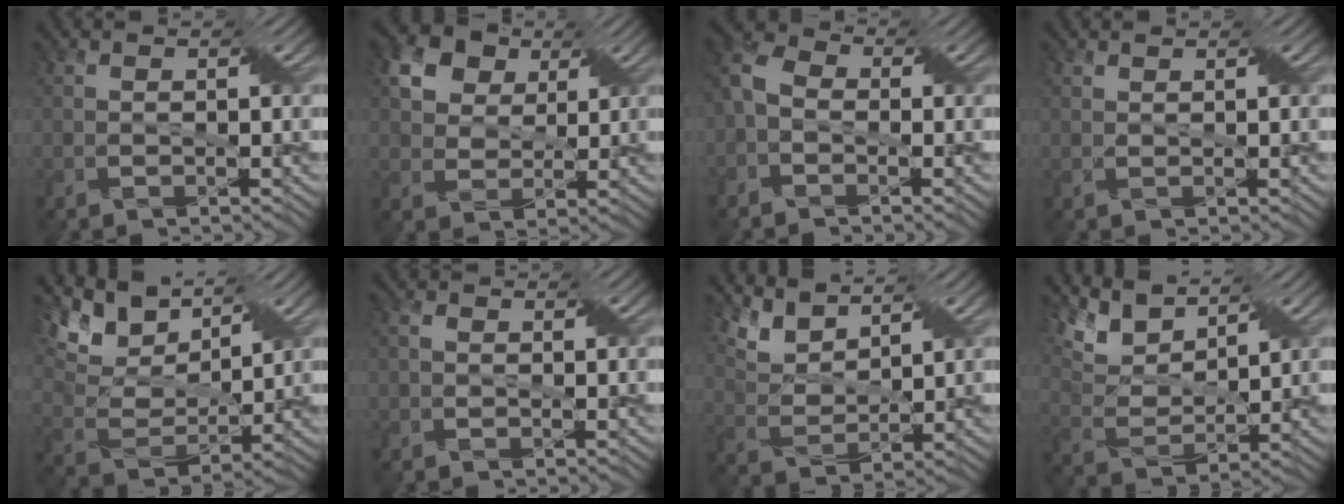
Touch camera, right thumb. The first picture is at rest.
{"total": 8.7, "force": [4.5, 6.3, 4.0], "torque": [-0.126, 0.019, 0.078]}
{"total": 5.0, "force": [-1.5, 3.7, 2.9], "torque": [-0.075, 0.004, -0.043]}
{"total": 0.7, "force": [0.6, 0.1, 0.1], "torque": [-0.006, 0.001, 0.014]}
{"total": 11.3, "force": [7.9, 5.1, 6.3], "torque": [-0.169, 0.014, 0.133]}
{"total": 1.3, "force": [-0.2, 1.1, 0.8], "torque": [-0.017, 0.005, -0.005]}
{"total": 5.9, "force": [4.7, 2.2, 2.9], "torque": [-0.080, 0.004, 0.095]}
{"total": 7.8, "force": [6.0, 2.9, 4.1], "torque": [-0.105, 0.010, 0.115]}